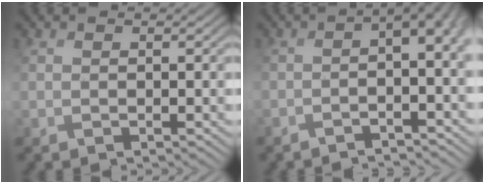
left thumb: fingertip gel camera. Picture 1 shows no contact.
{"total": 6.6, "force": [-1.4, 1.6, 6.3], "torque": [-0.072, -0.002, -0.026]}